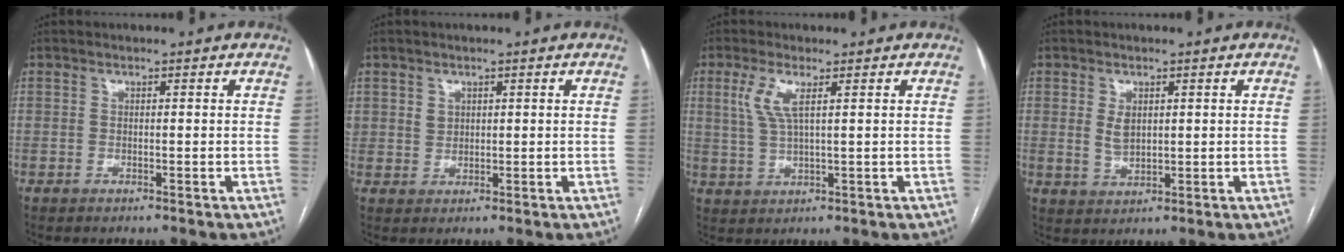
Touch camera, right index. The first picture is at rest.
{"total": 2.5, "force": [1.1, 2.2, 0.6], "torque": [-0.008, 0.000, 0.023]}
{"total": 4.8, "force": [1.8, 0.9, 4.3], "torque": [-0.105, 0.005, 0.044]}
{"total": 3.3, "force": [0.9, 2.1, 2.4], "torque": [-0.050, -0.001, 0.024]}